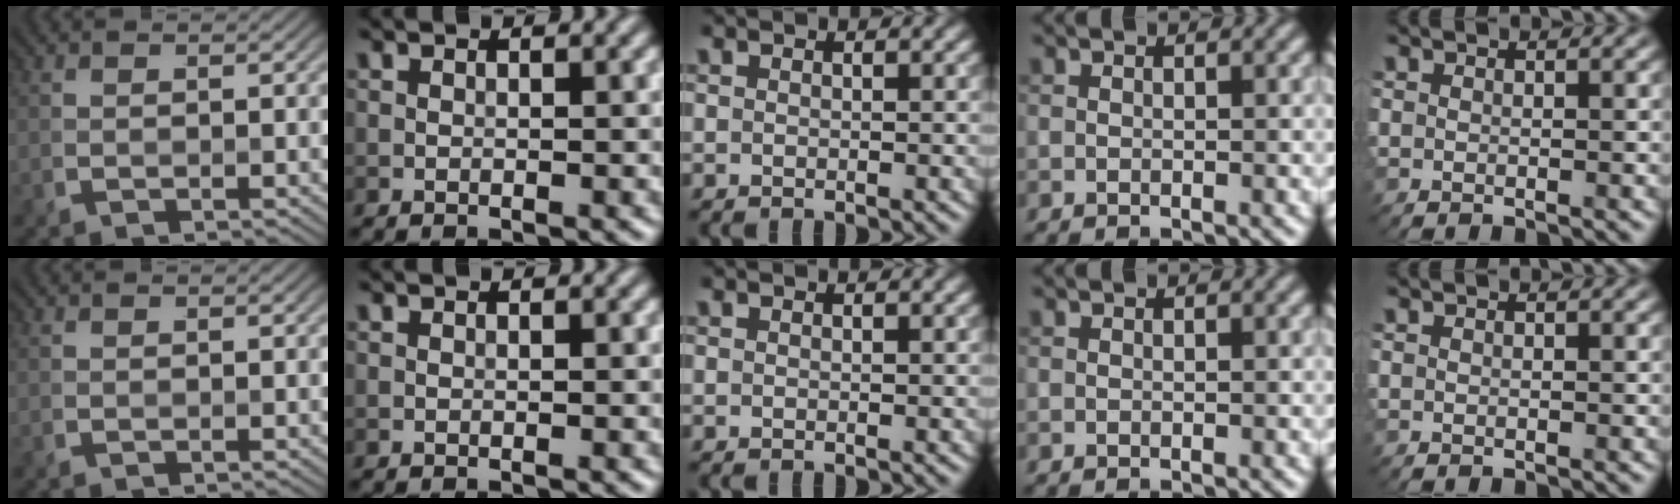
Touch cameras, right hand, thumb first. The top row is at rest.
{}